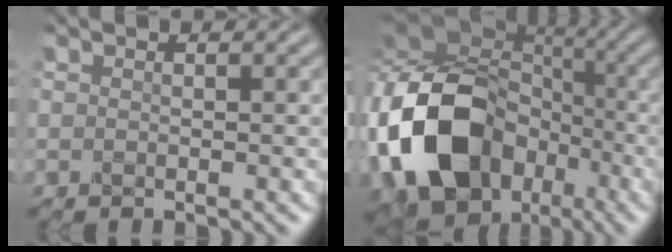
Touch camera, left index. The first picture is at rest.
{"total": 21.3, "force": [-6.9, 17.3, 10.3], "torque": [-0.210, -0.042, -0.143]}